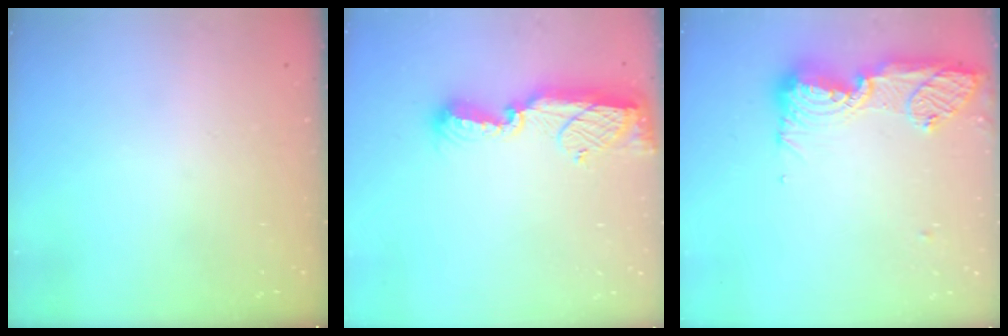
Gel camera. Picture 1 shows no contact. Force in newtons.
{"total": 13.3, "press": 12.2, "slide": 5.5}
{"total": 17.6, "press": 16.5, "slide": 6.2}